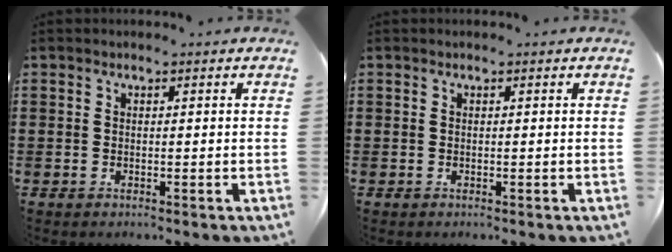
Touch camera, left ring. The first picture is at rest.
{"total": 0.0}